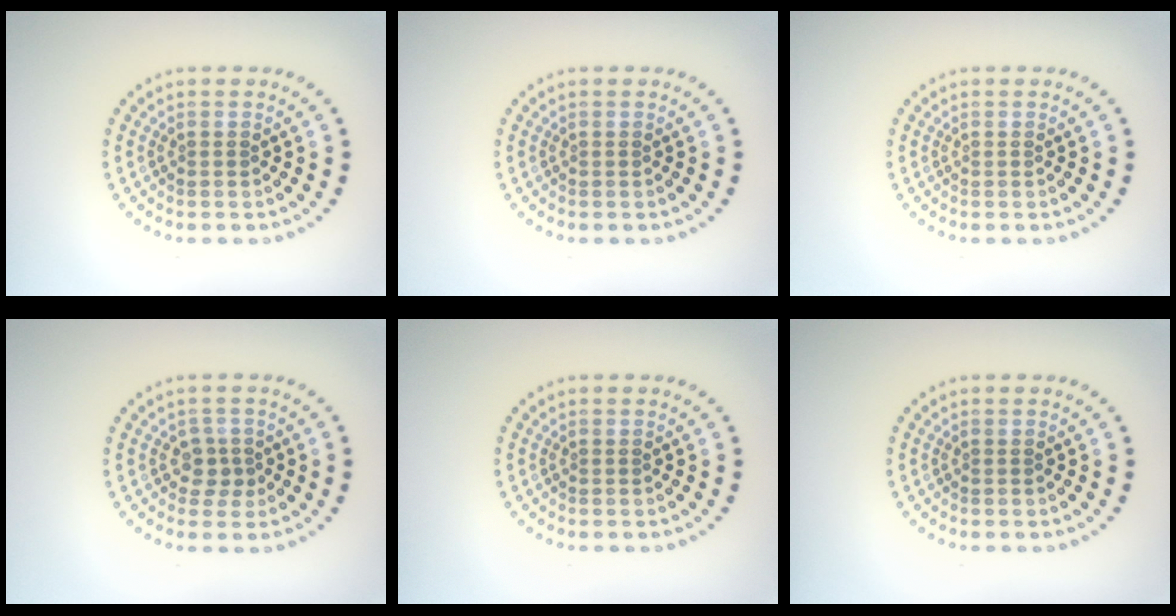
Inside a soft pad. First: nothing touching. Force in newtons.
{"total": 0.0}
{"total": 0.0}
{"total": 1.8, "press": 1.5, "slide": 1.0}
{"total": 0.0}
{"total": 0.0}